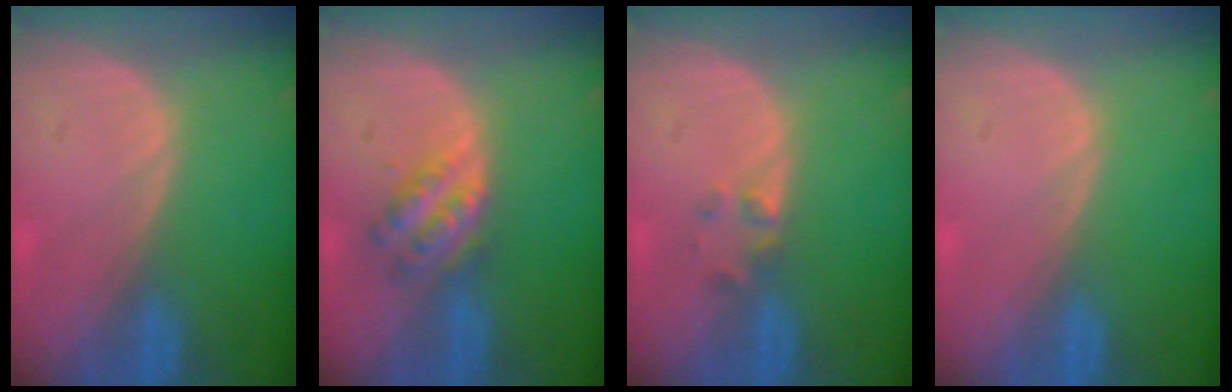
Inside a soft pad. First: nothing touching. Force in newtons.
{"total": 5.4, "press": 4.9, "slide": 2.2}
{"total": 1.9, "press": 1.7, "slide": 0.8}
{"total": 0.0}